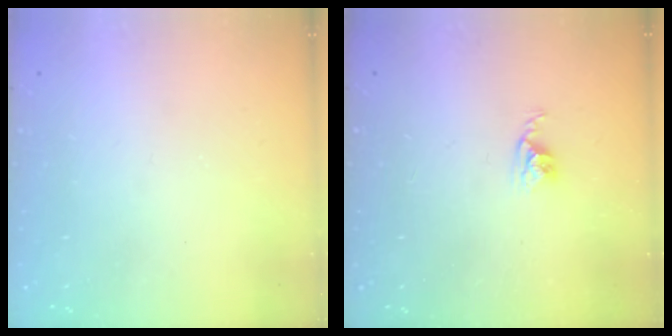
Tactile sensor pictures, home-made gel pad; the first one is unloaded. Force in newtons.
{"total": 2.5, "press": 2.5, "slide": 0.4}